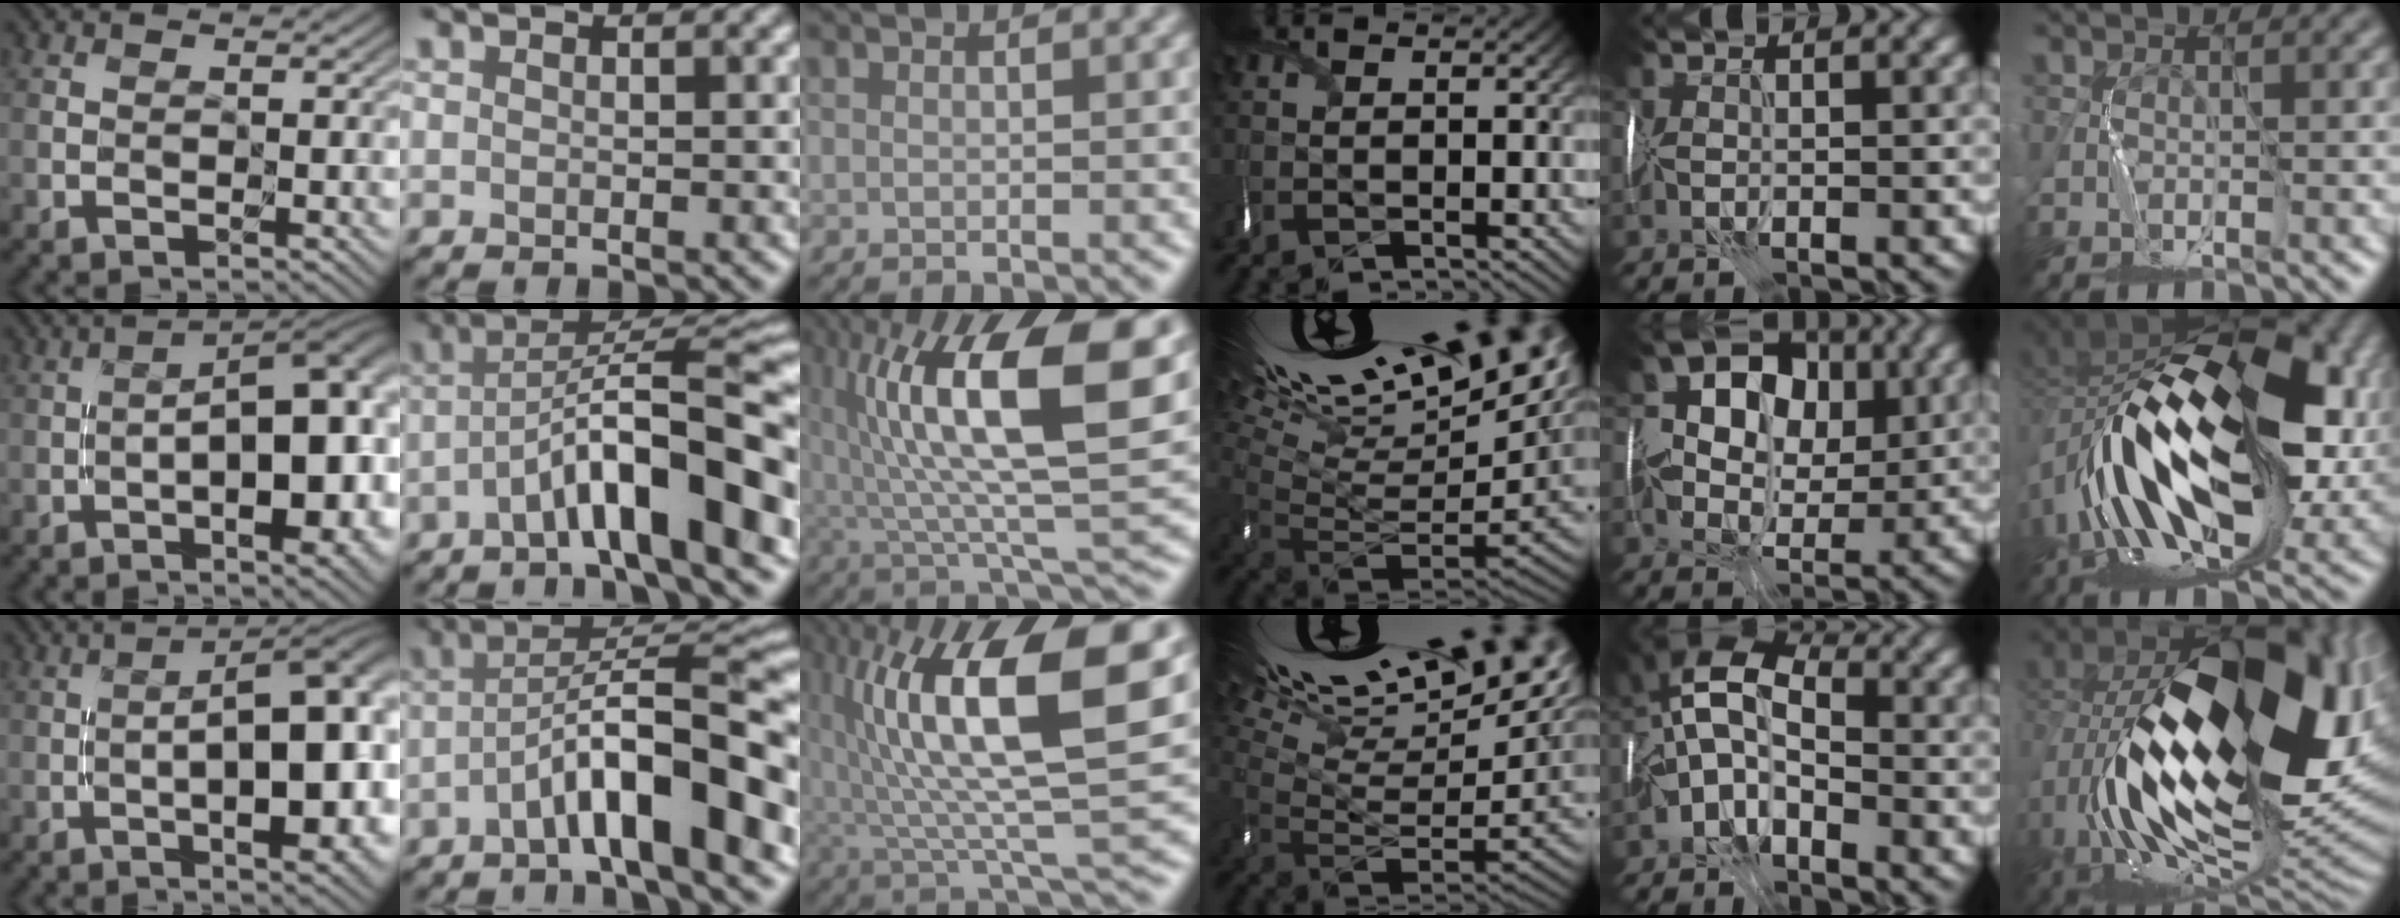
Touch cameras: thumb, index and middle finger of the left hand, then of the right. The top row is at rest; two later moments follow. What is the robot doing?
{"motion": "wrap", "object": "ribbon"}